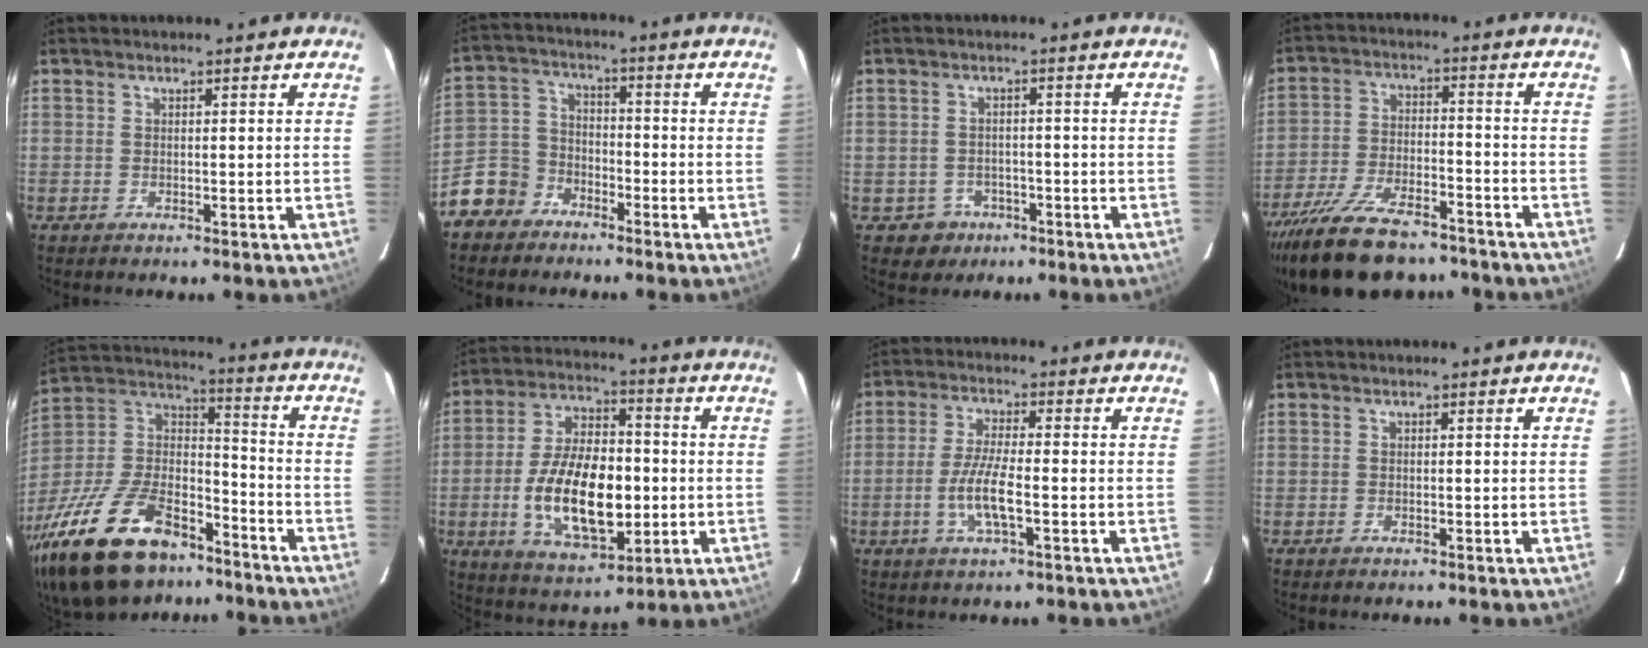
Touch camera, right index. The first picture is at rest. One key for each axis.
{"total": 8.9, "fx": -6.0, "fy": 6.3, "fz": 1.7, "tx": -0.059, "ty": 0.029, "tz": -0.118}
{"total": 4.6, "fx": -2.1, "fy": 4.1, "fz": 0.3, "tx": -0.020, "ty": 0.017, "tz": -0.023}
{"total": 21.4, "fx": -17.0, "fy": 8.1, "fz": 10.2, "tx": -0.215, "ty": -0.023, "tz": -0.265}
{"total": 33.1, "fx": -21.8, "fy": 16.0, "fz": 19.2, "tx": -0.414, "ty": -0.008, "tz": -0.351}
{"total": 17.9, "fx": -3.1, "fy": 9.0, "fz": 15.2, "tx": -0.295, "ty": 0.004, "tz": -0.042}
{"total": 7.3, "fx": -2.3, "fy": 1.4, "fz": 6.7, "tx": -0.138, "ty": -0.004, "tz": -0.046}
{"total": 0.0}